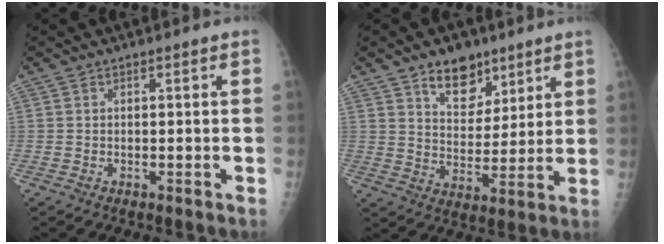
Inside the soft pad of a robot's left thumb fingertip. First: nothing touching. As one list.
[{"total": 10.3, "force": [6.8, 6.4, 4.6], "torque": [-0.039, -0.040, 0.114]}]